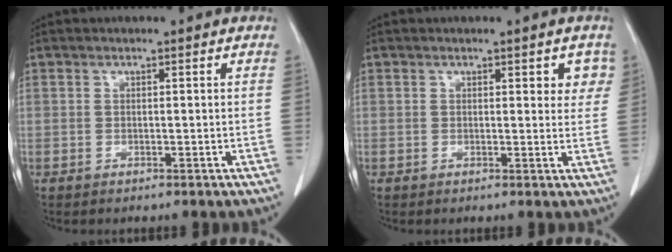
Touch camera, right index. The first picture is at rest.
{"total": 3.1, "force": [1.4, 1.6, 2.3], "torque": [-0.014, 0.001, 0.011]}